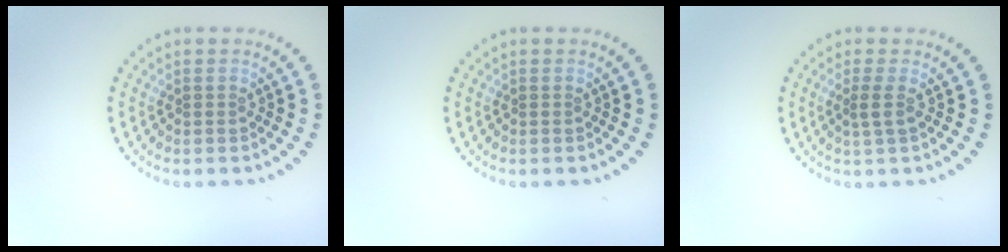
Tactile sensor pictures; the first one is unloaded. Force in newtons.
{"total": 0.0}
{"total": 1.1, "press": 0.8, "slide": 0.7}